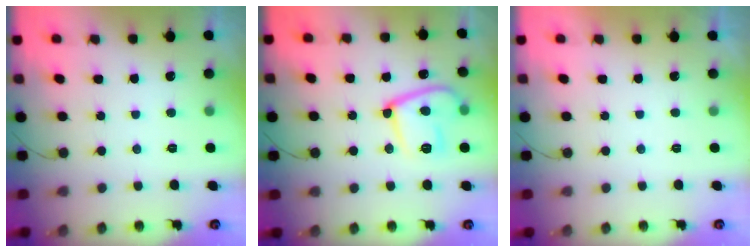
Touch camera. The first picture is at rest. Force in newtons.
{"total": 14.4, "press": 14.3, "slide": 1.6}
{"total": 2.2, "press": 2.2, "slide": 0.3}